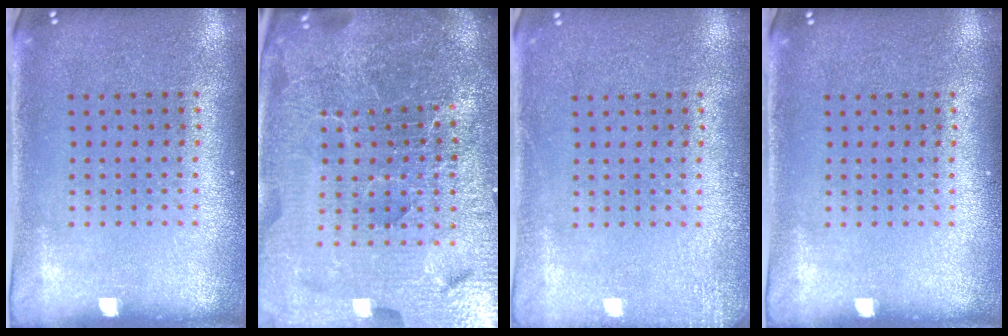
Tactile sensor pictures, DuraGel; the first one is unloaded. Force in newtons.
{"total": 6.7, "press": 5.9, "slide": 3.2}
{"total": 1.5, "press": 1.5, "slide": 0.3}
{"total": 0.0}